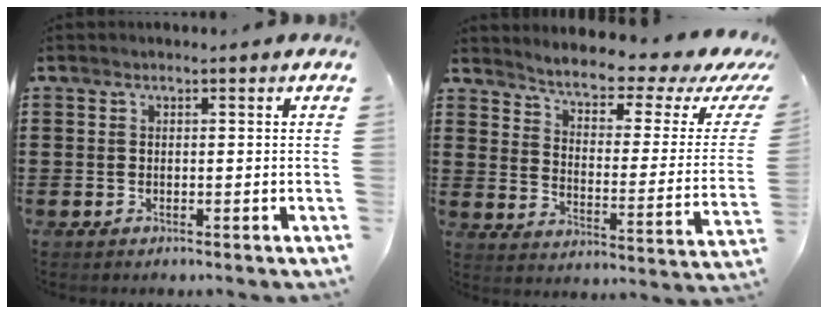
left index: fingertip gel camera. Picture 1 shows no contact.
{"total": 3.8, "force": [3.1, 0.4, 2.2], "torque": [-0.061, -0.027, 0.043]}